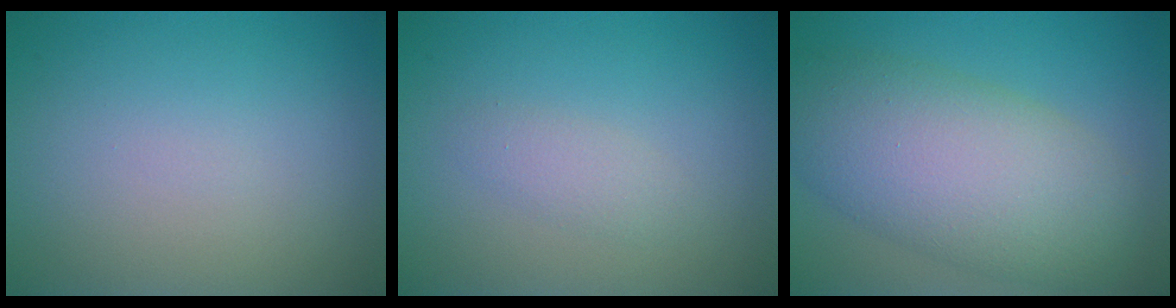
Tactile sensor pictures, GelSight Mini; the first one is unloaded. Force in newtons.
{"total": 1.4, "press": 1.4, "slide": 0.1}
{"total": 9.3, "press": 9.3, "slide": 0.6}